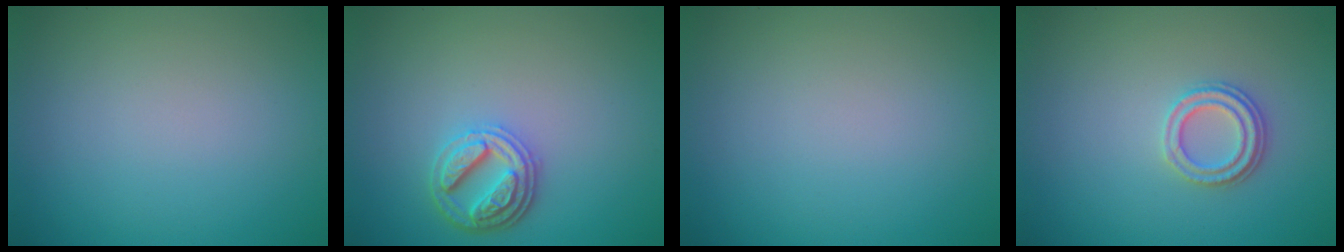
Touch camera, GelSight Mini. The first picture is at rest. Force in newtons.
{"total": 3.5, "press": 3.1, "slide": 1.6}
{"total": 0.0}
{"total": 2.3, "press": 2.1, "slide": 1.0}